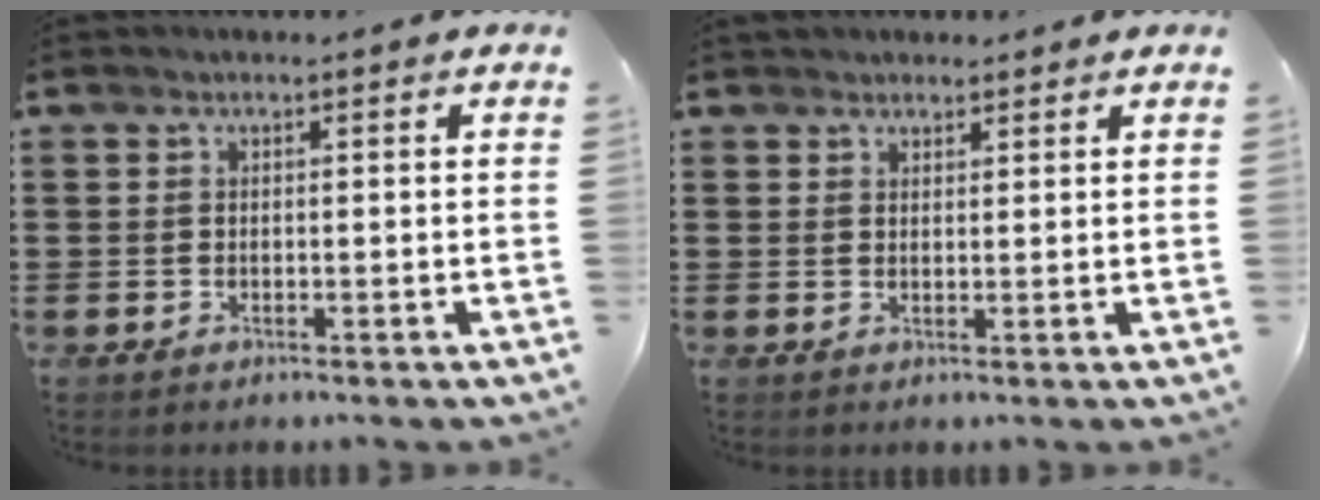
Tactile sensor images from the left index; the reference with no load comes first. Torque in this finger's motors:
{"motor_torque": [1.32, -0.81, 0.21, 0.02]}